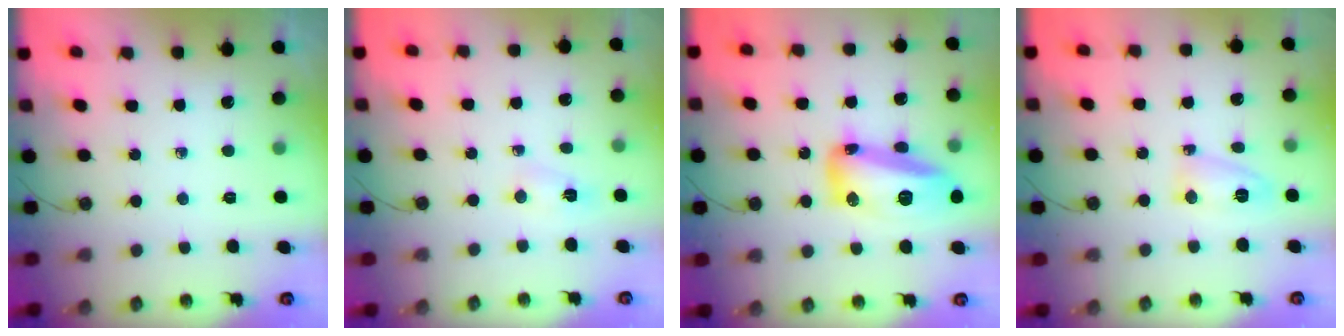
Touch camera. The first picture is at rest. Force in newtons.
{"total": 2.1, "press": 2.0, "slide": 0.4}
{"total": 16.7, "press": 16.6, "slide": 2.2}
{"total": 4.8, "press": 4.6, "slide": 1.2}